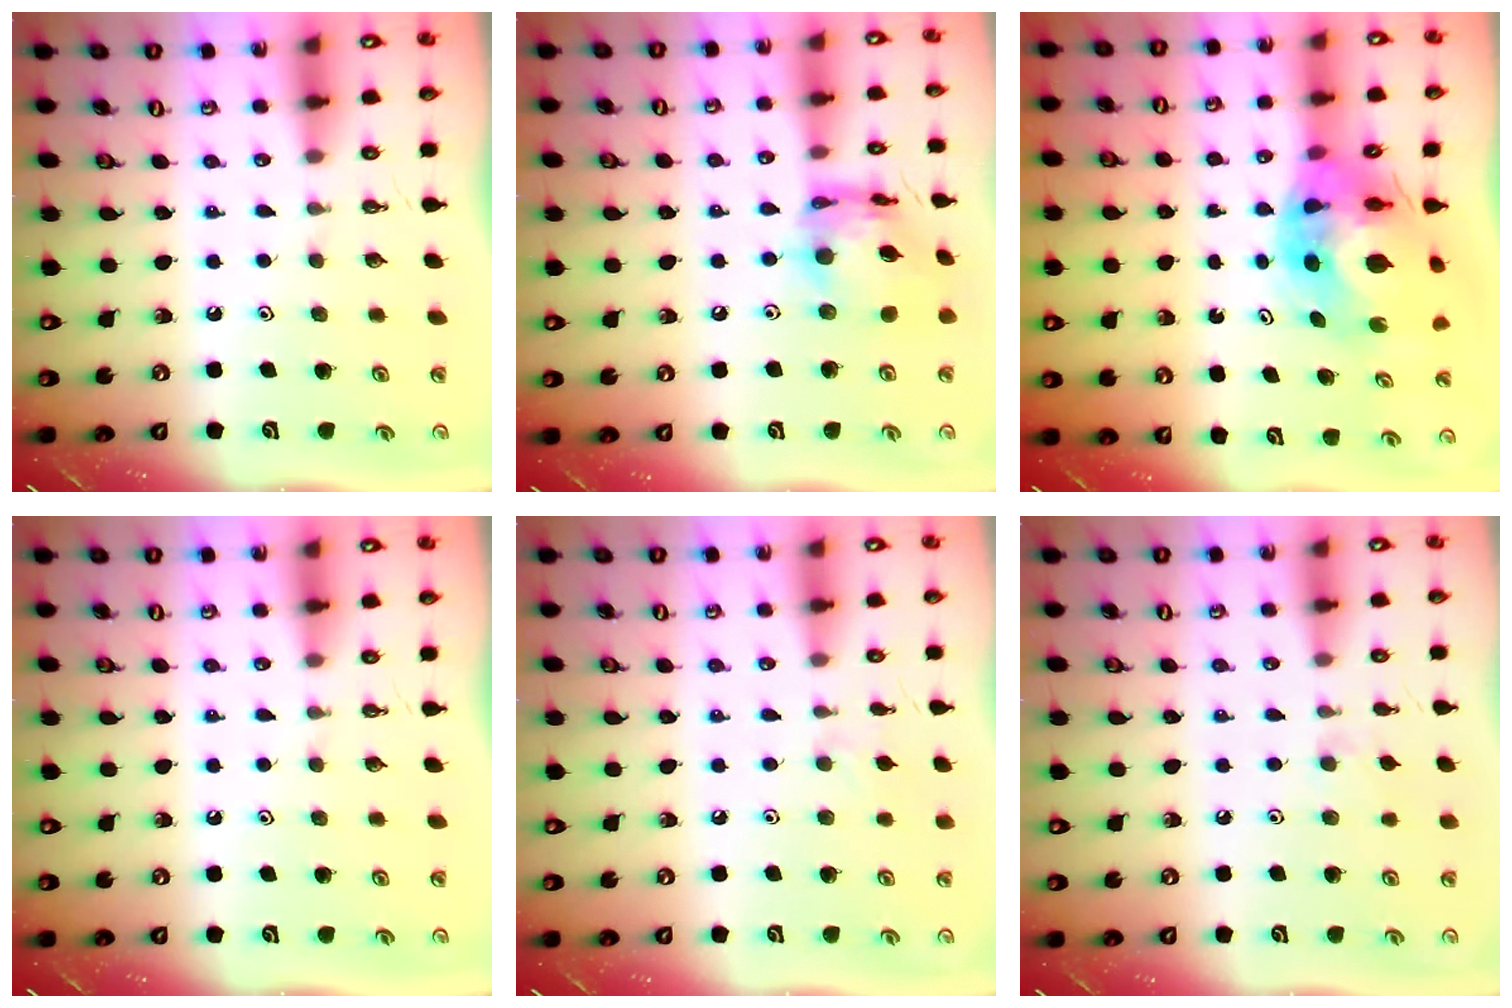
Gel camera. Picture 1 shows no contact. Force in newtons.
{"total": 14.0, "press": 14.0, "slide": 1.4}
{"total": 13.8, "press": 13.7, "slide": 1.8}
{"total": 0.0}
{"total": 4.8, "press": 4.7, "slide": 0.7}
{"total": 5.2, "press": 5.2, "slide": 0.7}